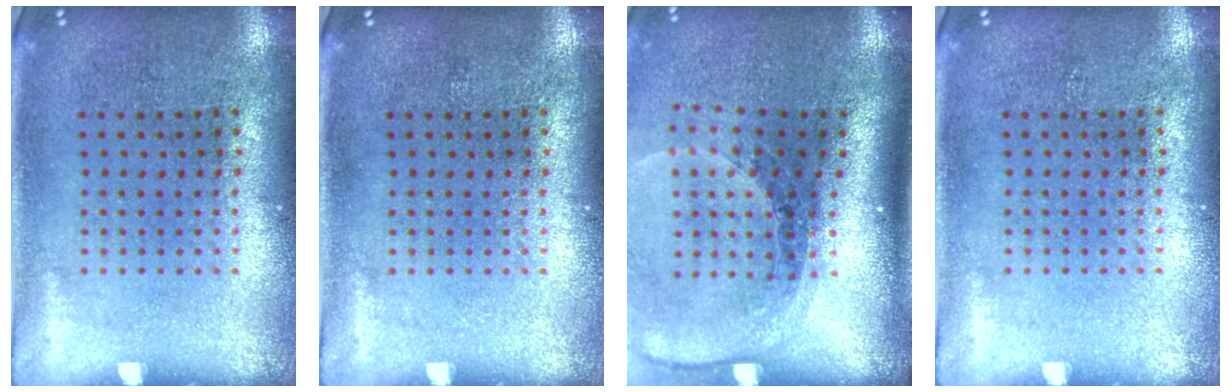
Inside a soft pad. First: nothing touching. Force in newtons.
{"total": 0.0}
{"total": 1.9, "press": 1.6, "slide": 1.0}
{"total": 0.0}